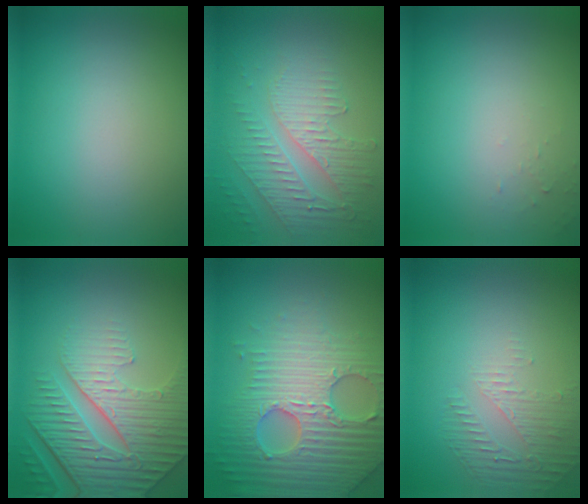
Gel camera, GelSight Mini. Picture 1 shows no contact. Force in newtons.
{"total": 4.0, "press": 3.3, "slide": 2.3}
{"total": 0.6, "press": 0.6, "slide": 0.1}
{"total": 6.1, "press": 5.2, "slide": 3.2}
{"total": 7.3, "press": 7.1, "slide": 1.8}
{"total": 1.7, "press": 0.8, "slide": 1.5}